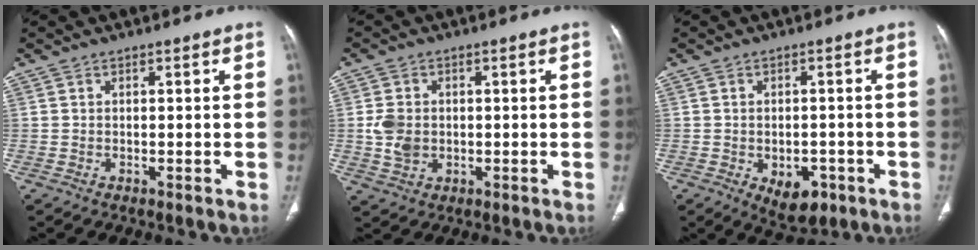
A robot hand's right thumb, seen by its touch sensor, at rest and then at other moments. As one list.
[{"total": 5.0, "force": [-0.1, 3.9, 3.1], "torque": [-0.055, 0.001, 0.003]}, {"total": 6.9, "force": [-2.8, 4.2, 4.6], "torque": [-0.049, 0.009, -0.026]}]